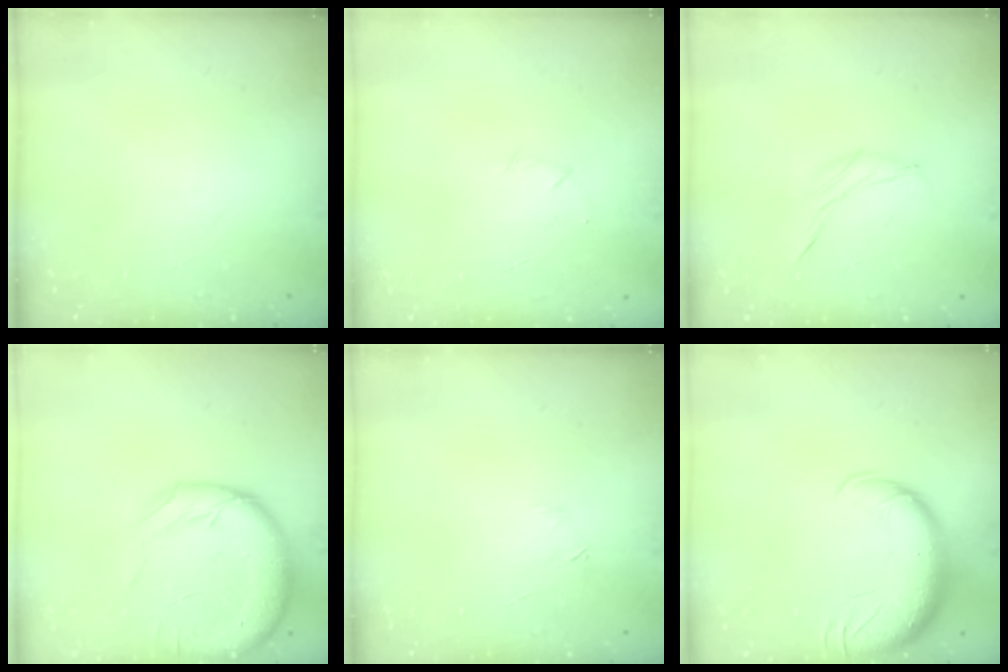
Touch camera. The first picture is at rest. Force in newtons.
{"total": 3.5, "press": 3.4, "slide": 0.9}
{"total": 5.5, "press": 5.4, "slide": 0.9}
{"total": 18.0, "press": 17.6, "slide": 3.7}
{"total": 4.0, "press": 3.8, "slide": 1.1}
{"total": 18.5, "press": 17.9, "slide": 4.4}